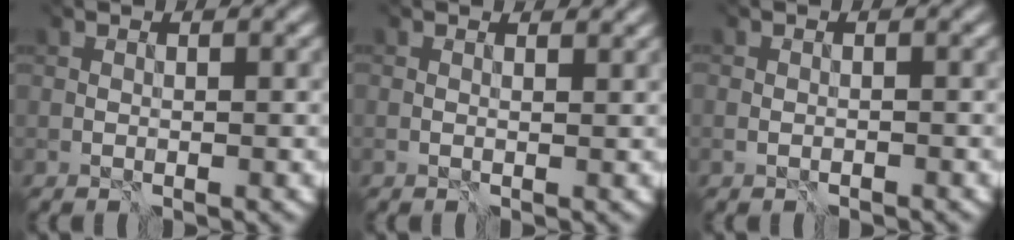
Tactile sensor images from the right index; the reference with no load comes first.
{"total": 1.4, "force": [1.3, 0.2, 0.5], "torque": [-0.003, 0.001, 0.013]}
{"total": 1.1, "force": [-1.1, -0.1, -0.4], "torque": [0.006, 0.002, -0.016]}